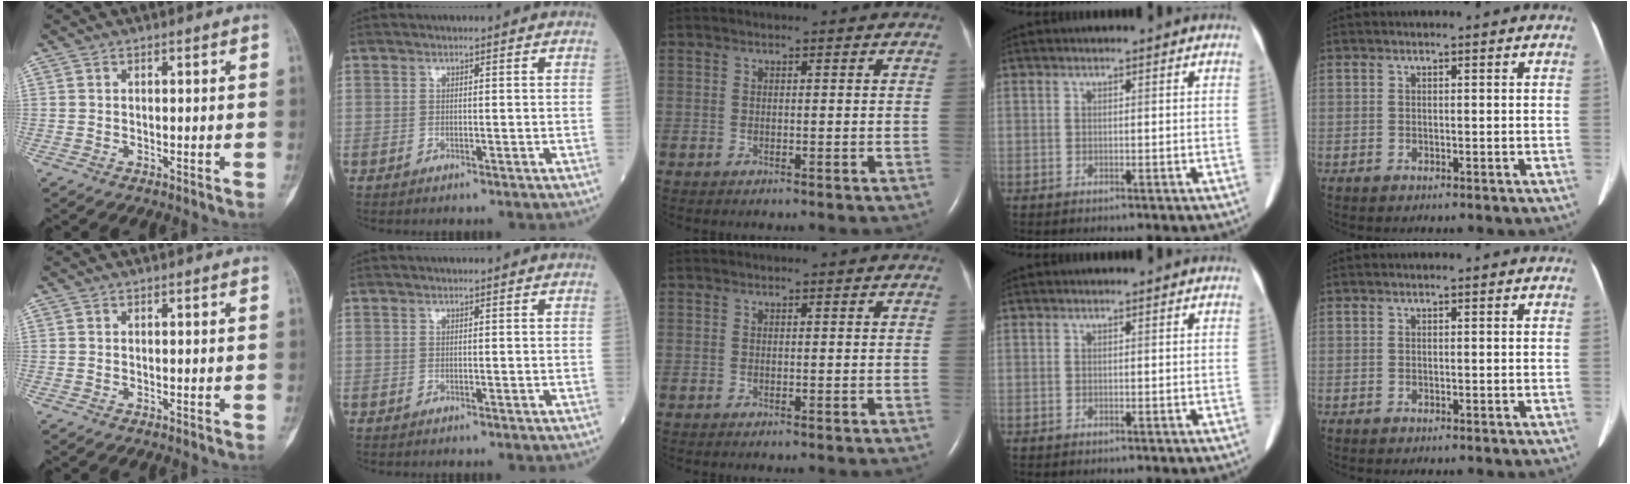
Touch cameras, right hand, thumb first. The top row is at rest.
{}